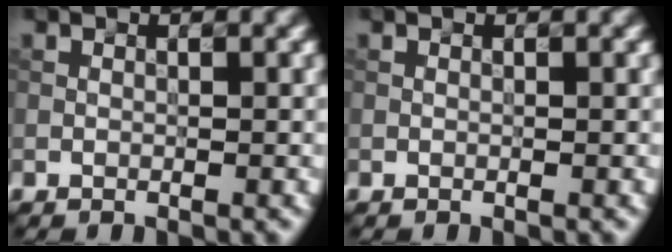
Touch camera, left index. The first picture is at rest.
{"total": 0.0}